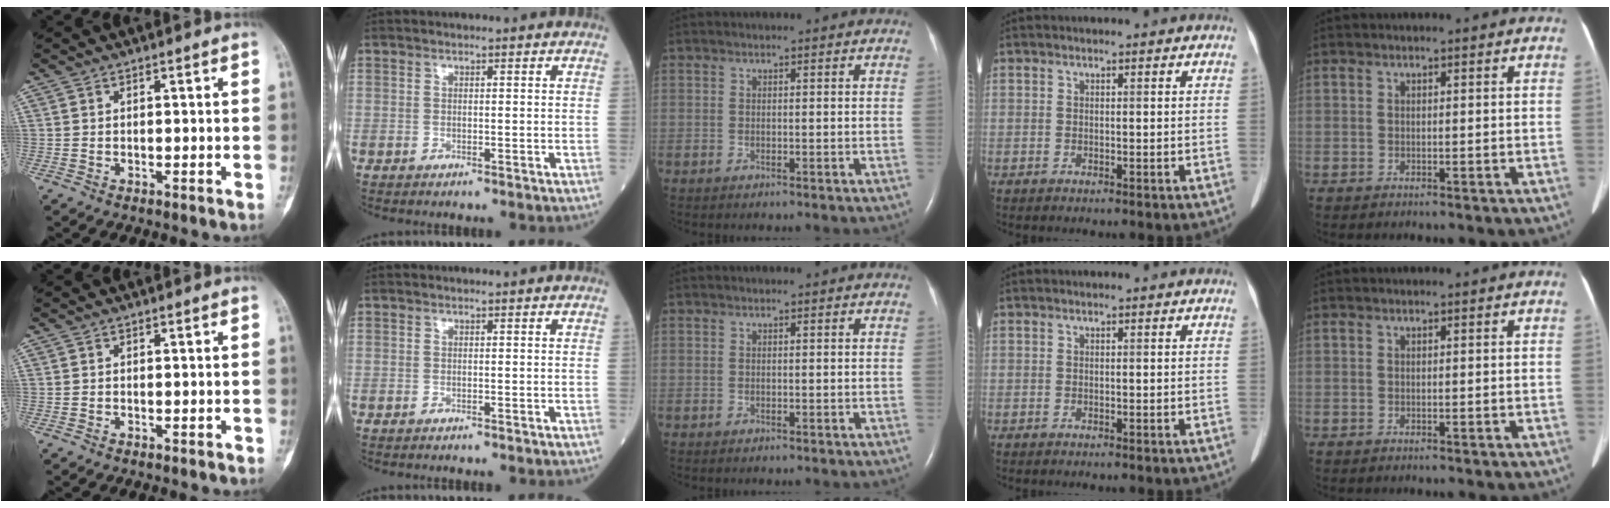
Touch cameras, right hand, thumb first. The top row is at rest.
{}